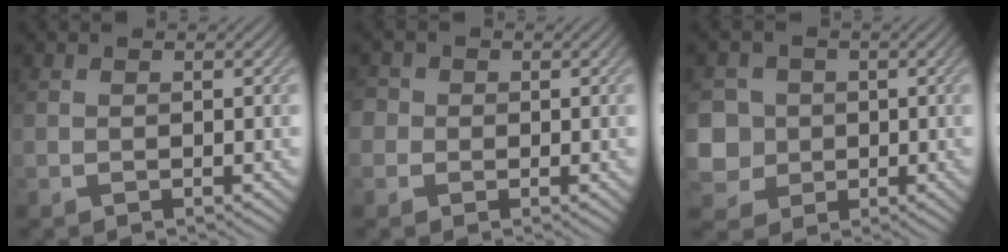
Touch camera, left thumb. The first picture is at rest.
{"total": 2.8, "force": [0.5, 2.7, 0.7], "torque": [-0.011, 0.005, -0.015]}
{"total": 6.5, "force": [0.0, 6.2, 1.9], "torque": [-0.076, -0.002, -0.021]}